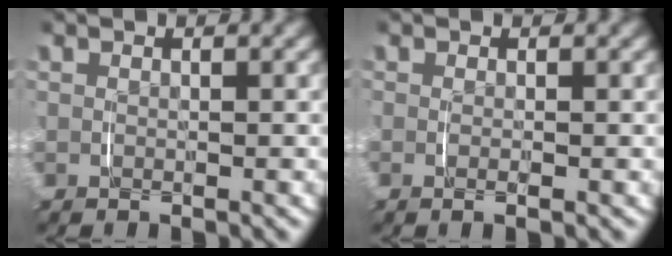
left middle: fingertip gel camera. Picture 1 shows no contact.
{"total": 0.7, "force": [-0.2, 0.0, 0.6], "torque": [-0.020, -0.005, -0.001]}